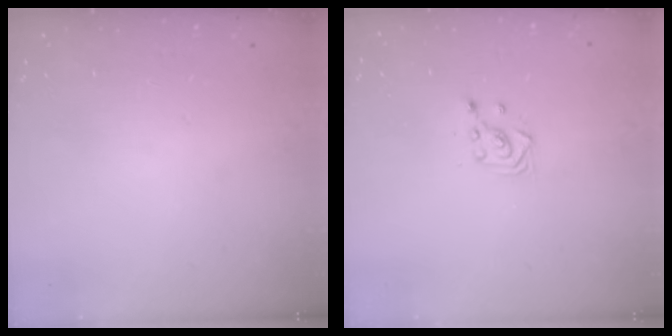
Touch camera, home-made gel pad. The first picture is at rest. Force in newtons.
{"total": 3.0, "press": 3.0, "slide": 0.5}